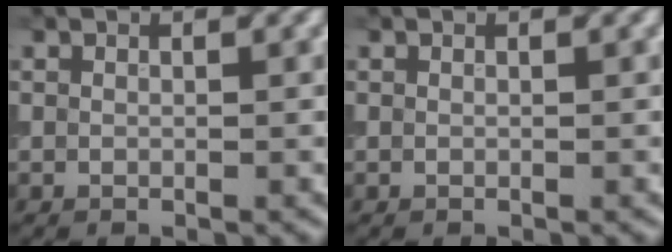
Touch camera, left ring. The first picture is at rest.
{"total": 0.0}